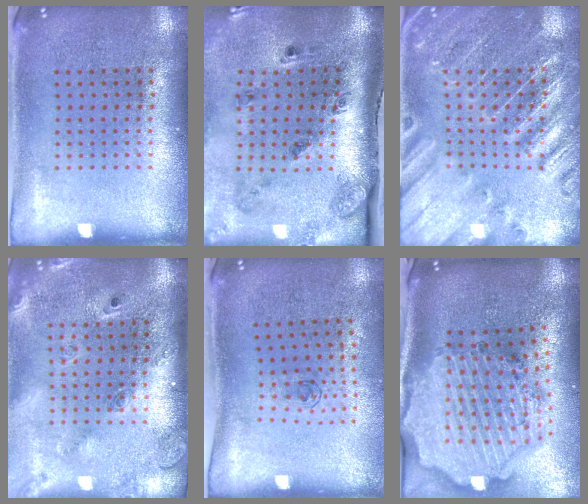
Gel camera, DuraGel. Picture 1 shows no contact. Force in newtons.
{"total": 2.5, "press": 1.7, "slide": 1.8}
{"total": 3.0, "press": 3.0, "slide": 0.3}
{"total": 2.5, "press": 1.8, "slide": 1.6}
{"total": 0.7, "press": 0.2, "slide": 0.6}
{"total": 4.0, "press": 3.2, "slide": 2.3}